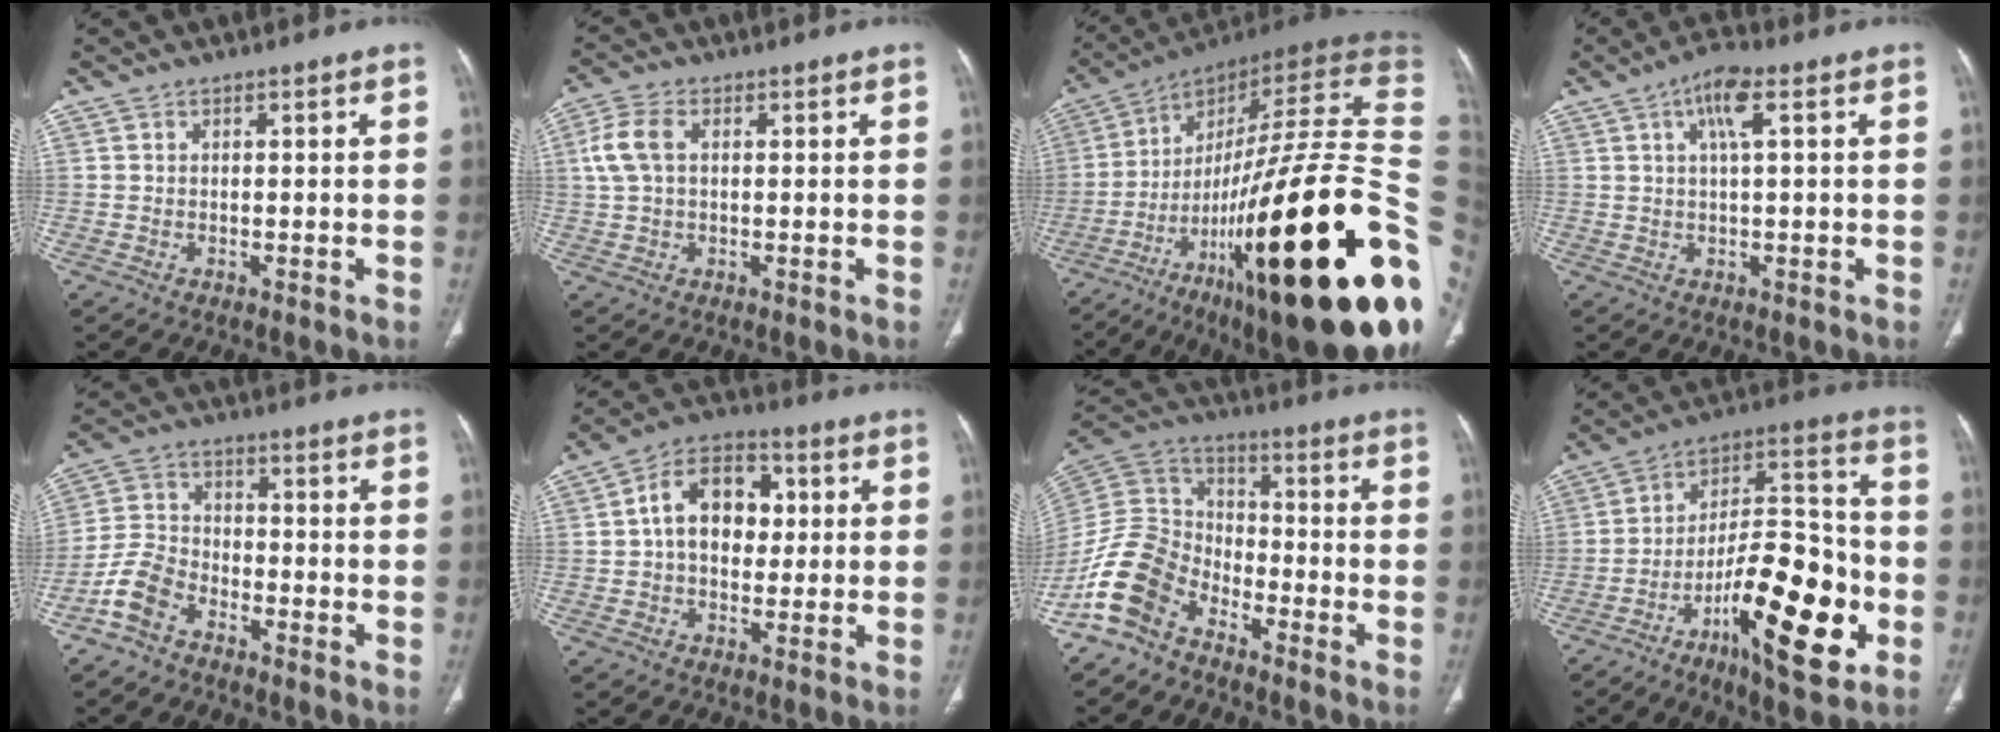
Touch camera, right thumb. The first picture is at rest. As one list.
[{"total": 5.9, "force": [1.1, 3.5, 4.5], "torque": [-0.114, 0.015, 0.022]}, {"total": 45.2, "force": [-9.3, 10.5, 42.9], "torque": [-0.578, 0.048, -0.147]}, {"total": 5.7, "force": [2.0, 1.3, 5.2], "torque": [-0.100, 0.006, 0.031]}, {"total": 7.1, "force": [-4.9, 4.1, 3.2], "torque": [-0.069, 0.030, -0.107]}, {"total": 11.9, "force": [1.4, 8.4, 8.4], "torque": [-0.107, 0.021, 0.015]}, {"total": 12.5, "force": [-8.6, 7.4, 5.1], "torque": [-0.097, 0.071, -0.182]}, {"total": 22.6, "force": [-8.4, 7.4, 19.6], "torque": [-0.300, 0.047, -0.130]}]